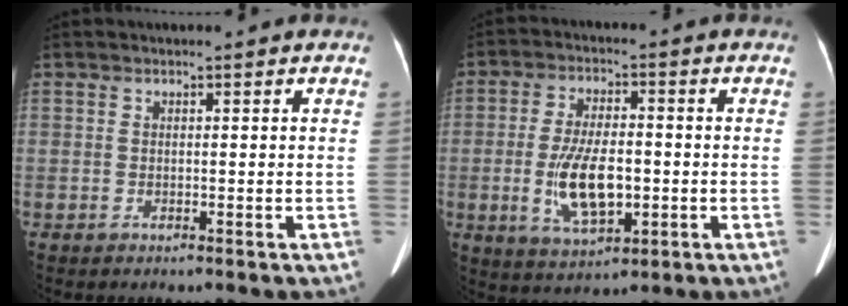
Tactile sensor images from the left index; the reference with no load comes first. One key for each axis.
{"total": 10.0, "fx": -1.8, "fy": 4.1, "fz": 8.9, "tx": -0.180, "ty": 0.000, "tz": -0.025}